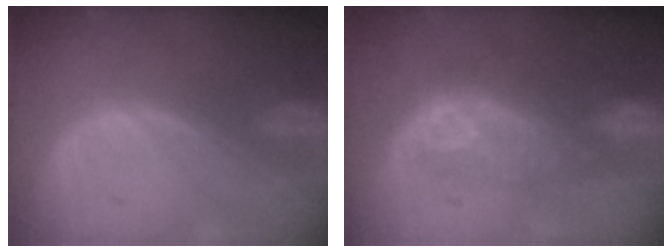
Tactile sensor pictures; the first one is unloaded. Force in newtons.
{"total": 9.6, "press": 8.6, "slide": 4.4}